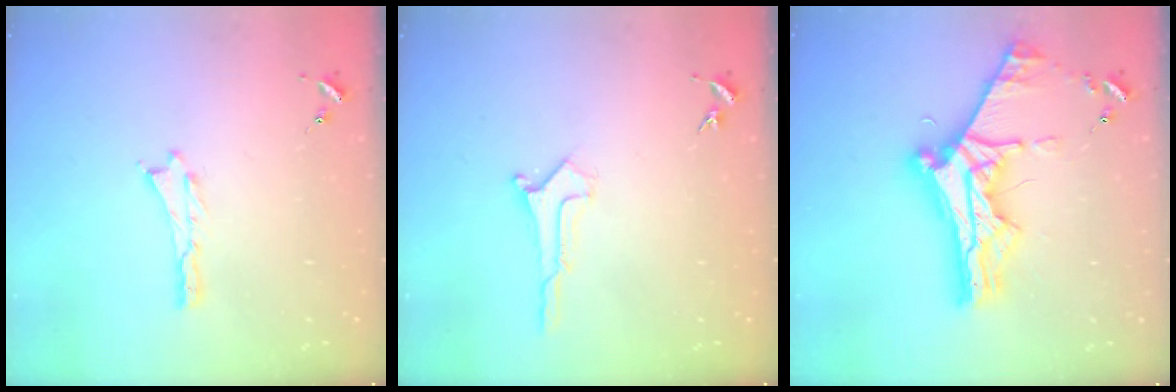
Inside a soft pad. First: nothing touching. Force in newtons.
{"total": 0.6, "press": 0.6, "slide": 0.1}
{"total": 10.9, "press": 10.8, "slide": 1.0}